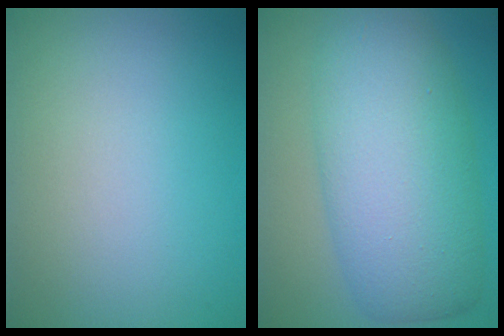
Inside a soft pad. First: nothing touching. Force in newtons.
{"total": 9.6, "press": 9.6, "slide": 0.2}